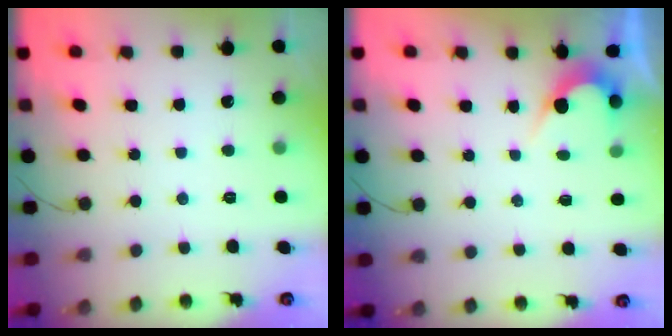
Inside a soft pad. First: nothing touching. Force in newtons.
{"total": 2.6, "press": 2.6, "slide": 0.1}